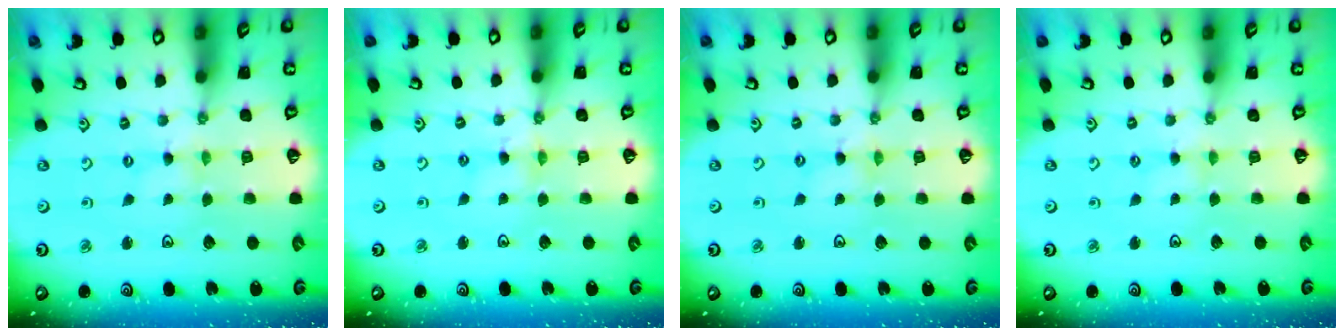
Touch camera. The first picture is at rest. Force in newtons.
{"total": 2.1, "press": 2.1, "slide": 0.3}
{"total": 1.3, "press": 1.2, "slide": 0.2}
{"total": 1.6, "press": 1.5, "slide": 0.4}